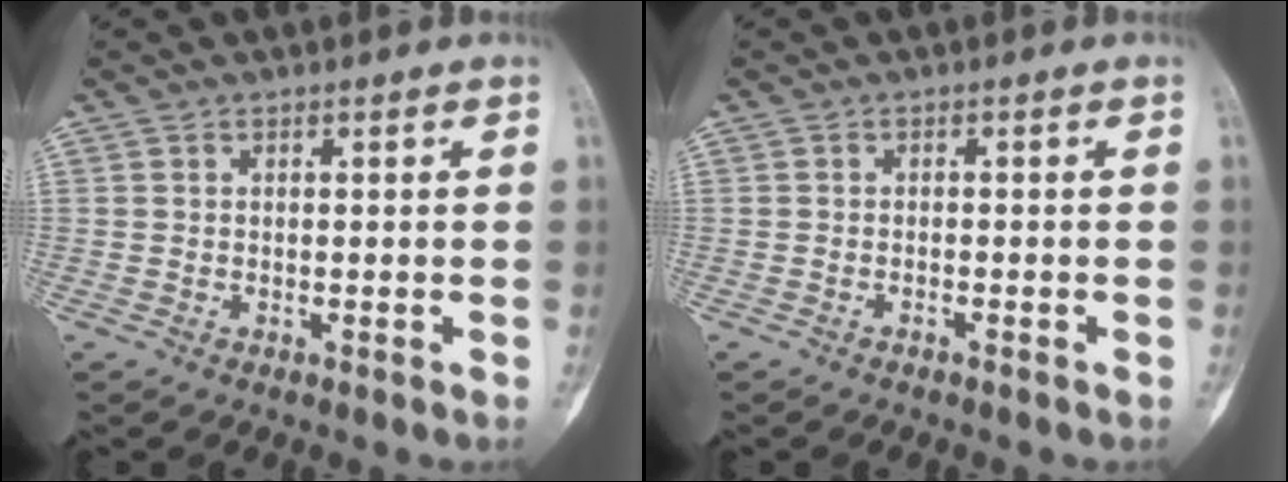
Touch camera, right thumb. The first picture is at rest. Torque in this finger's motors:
{"motor_torque": [-0.43, -0.10, -0.24, 0.02, -0.02]}